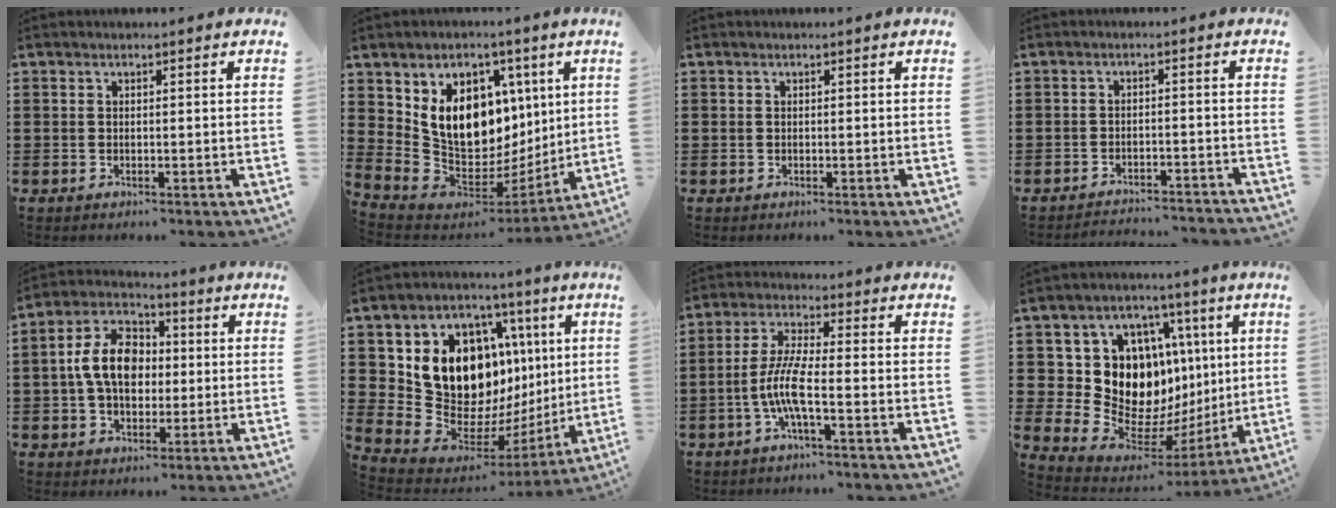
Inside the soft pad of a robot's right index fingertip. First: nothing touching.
{"total": 12.7, "force": [4.6, 9.6, 7.0], "torque": [-0.167, -0.042, 0.096]}
{"total": 0.0}
{"total": 2.8, "force": [-2.8, 0.1, 0.1], "torque": [-0.008, 0.000, -0.060]}
{"total": 9.8, "force": [0.2, 6.8, 7.0], "torque": [-0.155, 0.015, -0.002]}
{"total": 15.3, "force": [3.7, 11.8, 8.9], "torque": [-0.186, -0.052, 0.078]}
{"total": 6.9, "force": [-2.4, 1.2, 6.4], "torque": [-0.158, -0.017, -0.057]}
{"total": 14.6, "force": [3.0, 12.2, 7.4], "torque": [-0.155, -0.046, 0.069]}